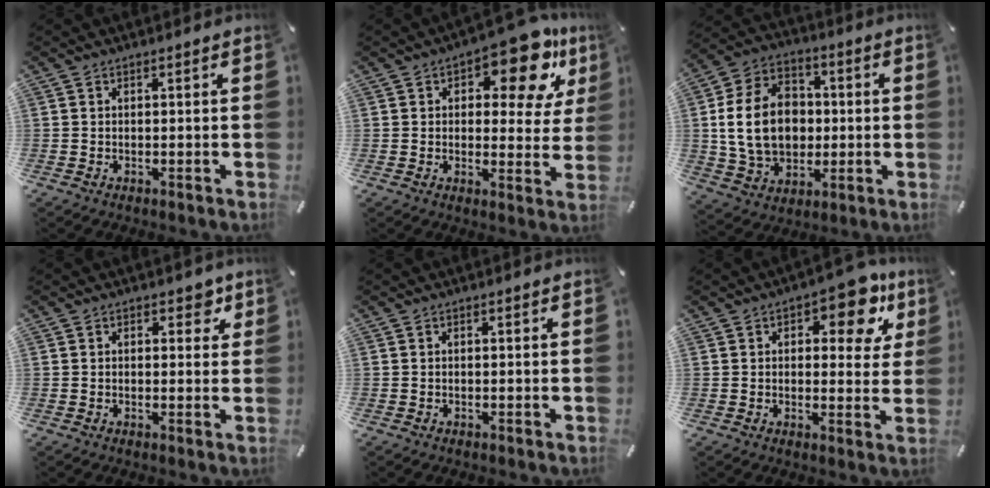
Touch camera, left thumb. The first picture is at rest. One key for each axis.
{"total": 14.3, "fx": 8.0, "fy": 6.3, "fz": 10.0, "tx": -0.130, "ty": -0.044, "tz": 0.130}
{"total": 17.1, "fx": 0.0, "fy": 13.3, "fz": 10.8, "tx": -0.233, "ty": 0.009, "tz": 0.000}
{"total": 3.5, "fx": 1.5, "fy": 2.2, "fz": 2.3, "tx": -0.011, "ty": -0.006, "tz": 0.015}
{"total": 0.0}
{"total": 10.9, "fx": 5.1, "fy": 5.5, "fz": 7.9, "tx": -0.089, "ty": -0.023, "tz": 0.080}